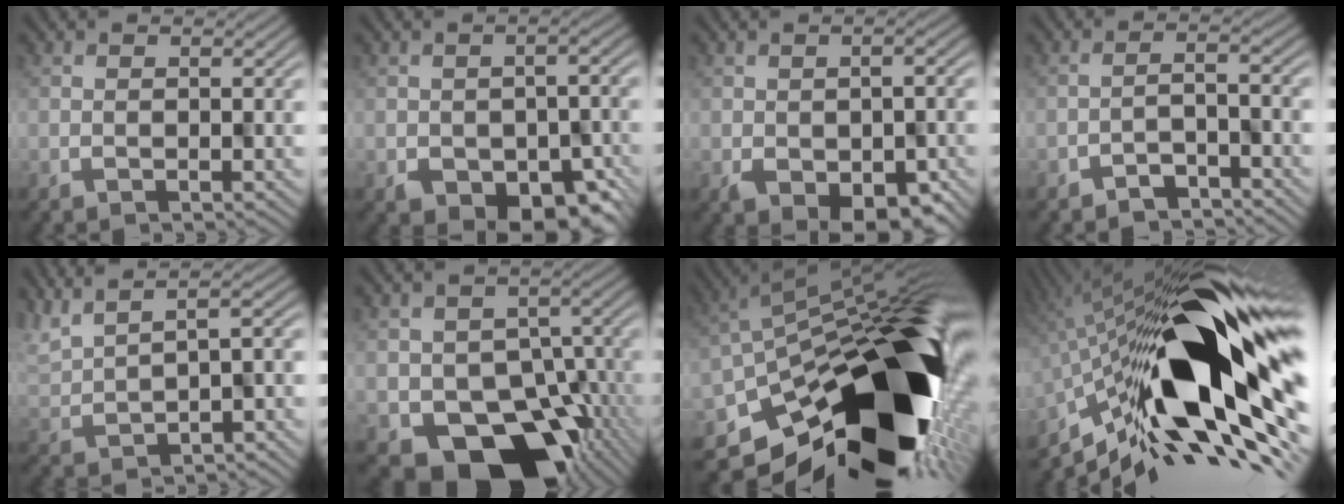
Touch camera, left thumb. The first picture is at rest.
{"total": 9.2, "force": [-4.8, 5.3, 5.7], "torque": [-0.083, -0.022, -0.060]}
{"total": 8.3, "force": [-3.7, 4.7, 5.8], "torque": [-0.088, -0.026, -0.036]}
{"total": 3.2, "force": [-2.9, 0.5, 1.3], "torque": [-0.020, 0.006, -0.050]}
{"total": 7.6, "force": [2.9, 3.8, 5.9], "torque": [-0.140, -0.001, 0.080]}
{"total": 13.5, "force": [-5.4, 9.5, 7.8], "torque": [-0.095, -0.038, -0.081]}
{"total": 18.5, "force": [-7.1, 9.6, 14.1], "torque": [-0.221, -0.041, -0.109]}
{"total": 20.1, "force": [-1.9, 8.1, 18.3], "torque": [-0.319, -0.001, -0.051]}